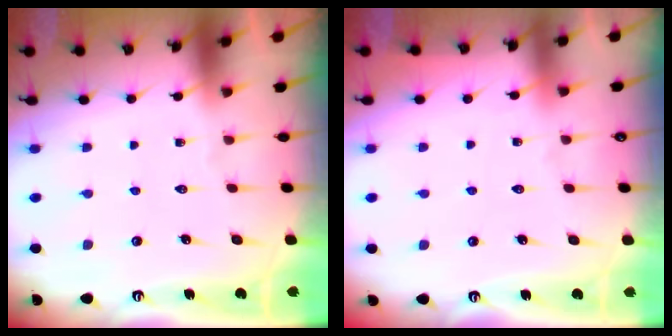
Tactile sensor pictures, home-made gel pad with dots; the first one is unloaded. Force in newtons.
{"total": 3.9, "press": 3.8, "slide": 0.5}